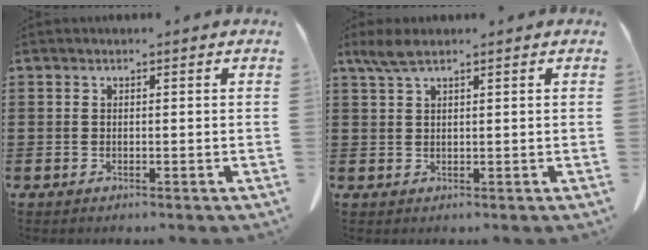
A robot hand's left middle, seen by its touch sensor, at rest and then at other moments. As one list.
[{"total": 2.9, "force": [1.9, 0.5, 2.1], "torque": [-0.045, 0.002, 0.036]}]